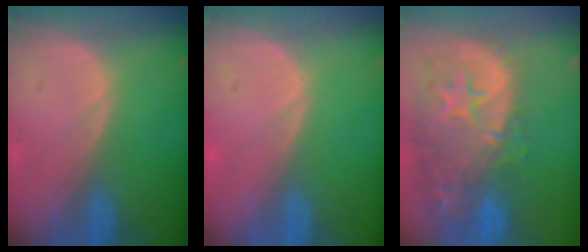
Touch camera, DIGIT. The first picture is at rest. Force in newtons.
{"total": 0.0}
{"total": 14.7, "press": 11.8, "slide": 8.8}